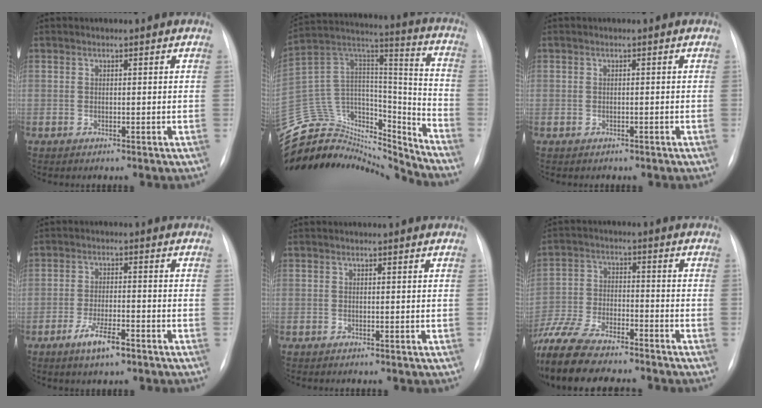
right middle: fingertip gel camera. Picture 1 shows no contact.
{"total": 25.9, "force": [-24.5, 7.0, 4.7], "torque": [-0.135, 0.068, -0.391]}
{"total": 1.4, "force": [-0.7, 1.2, 0.0], "torque": [-0.006, 0.006, -0.007]}
{"total": 5.3, "force": [-3.2, 1.1, 4.0], "torque": [-0.081, -0.005, -0.056]}
{"total": 0.0}
{"total": 14.7, "force": [-12.7, 3.3, 6.7], "torque": [-0.136, -0.015, -0.213]}